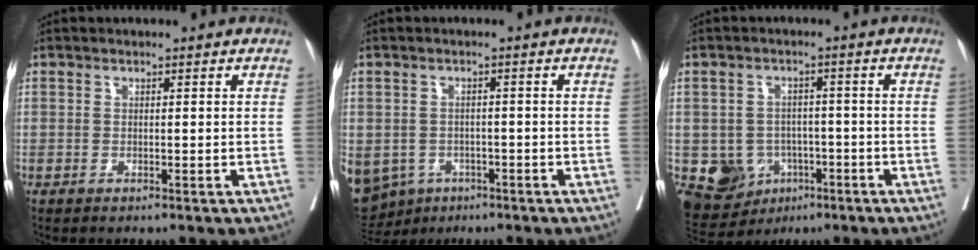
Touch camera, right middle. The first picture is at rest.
{"total": 15.1, "force": [-7.1, 12.2, 5.5], "torque": [-0.173, -0.005, -0.089]}
{"total": 7.7, "force": [-2.7, 6.8, 2.3], "torque": [-0.045, 0.008, -0.030]}